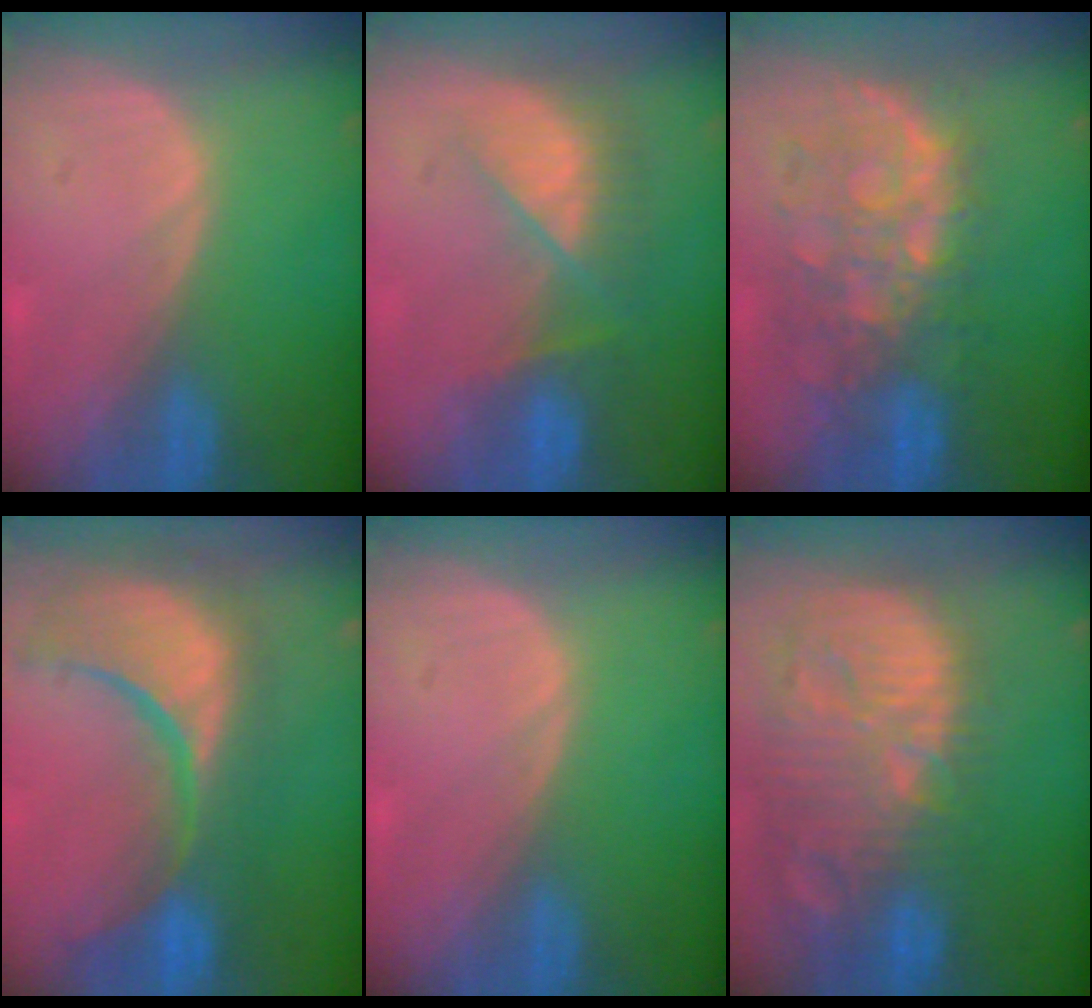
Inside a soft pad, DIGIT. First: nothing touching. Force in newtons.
{"total": 7.8, "press": 7.1, "slide": 3.1}
{"total": 10.0, "press": 9.1, "slide": 4.0}
{"total": 14.0, "press": 12.0, "slide": 7.3}
{"total": 0.0}
{"total": 14.6, "press": 12.6, "slide": 7.3}